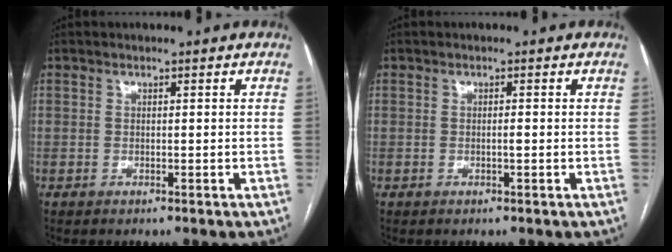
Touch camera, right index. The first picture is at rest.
{"total": 0.9, "force": [-0.2, 0.0, 0.8], "torque": [-0.015, 0.001, -0.003]}